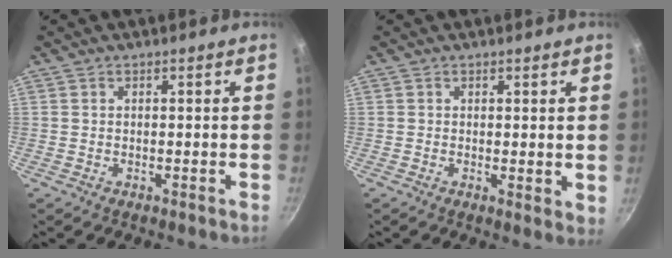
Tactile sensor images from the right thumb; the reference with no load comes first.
{"total": 2.4, "force": [0.6, 1.1, 2.0], "torque": [-0.026, -0.006, 0.009]}